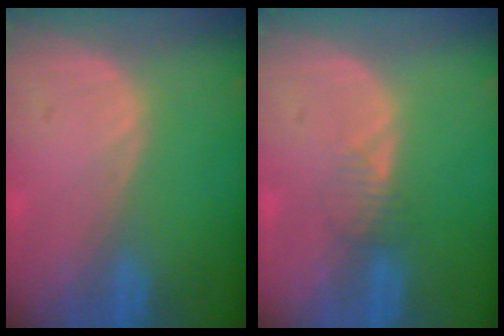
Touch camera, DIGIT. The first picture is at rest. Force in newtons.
{"total": 1.6, "press": 1.6, "slide": 0.2}